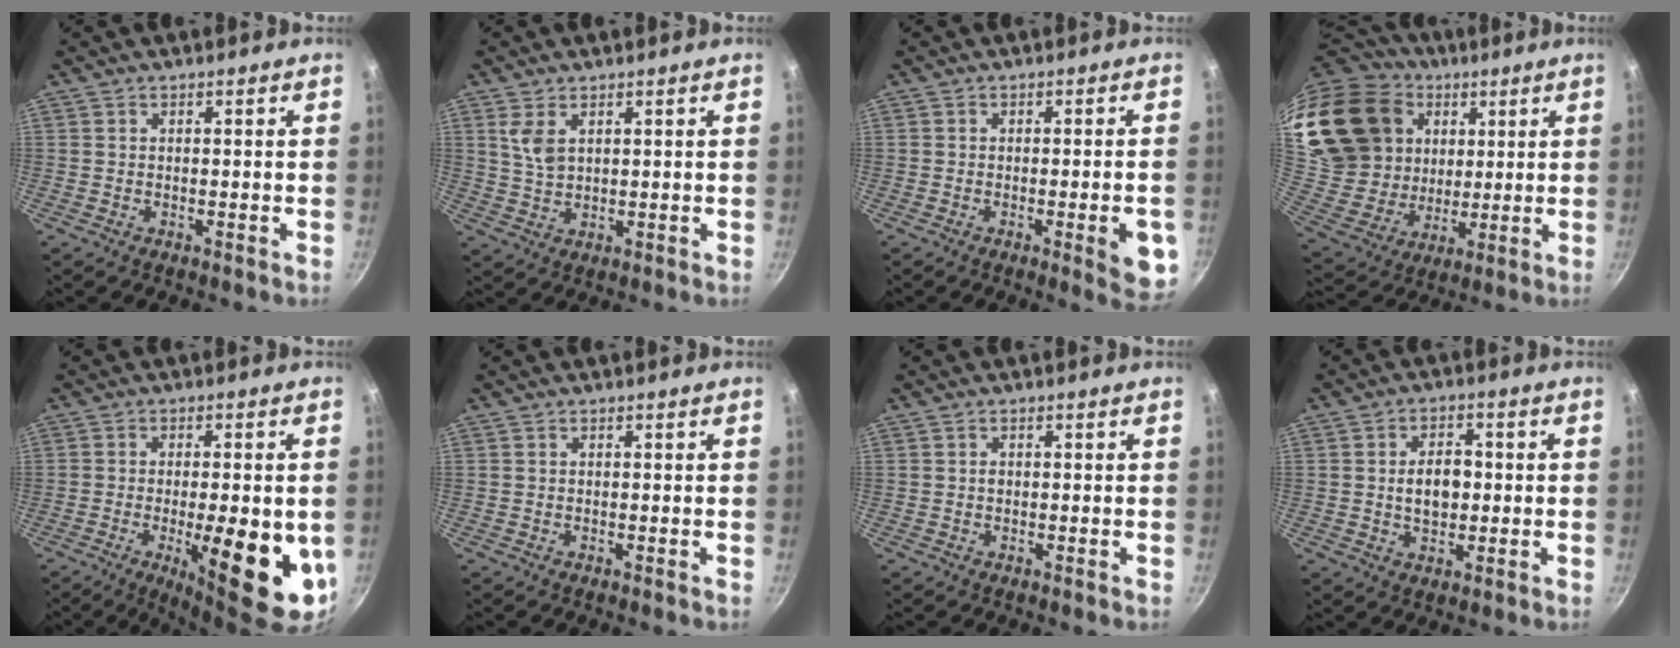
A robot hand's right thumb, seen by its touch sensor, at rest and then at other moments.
{"total": 4.6, "force": [2.0, 2.6, 3.3], "torque": [-0.059, -0.012, 0.043]}
{"total": 7.5, "force": [-2.3, 1.9, 6.9], "torque": [-0.064, 0.005, -0.027]}
{"total": 24.8, "force": [12.5, 17.9, 11.6], "torque": [-0.229, -0.024, 0.252]}
{"total": 16.9, "force": [-3.9, 5.2, 15.6], "torque": [-0.200, -0.001, -0.045]}
{"total": 0.0}
{"total": 0.5, "force": [0.1, 0.4, 0.4], "torque": [-0.006, -0.001, 0.003]}
{"total": 6.5, "force": [0.1, 4.2, 5.0], "torque": [-0.062, 0.005, 0.002]}